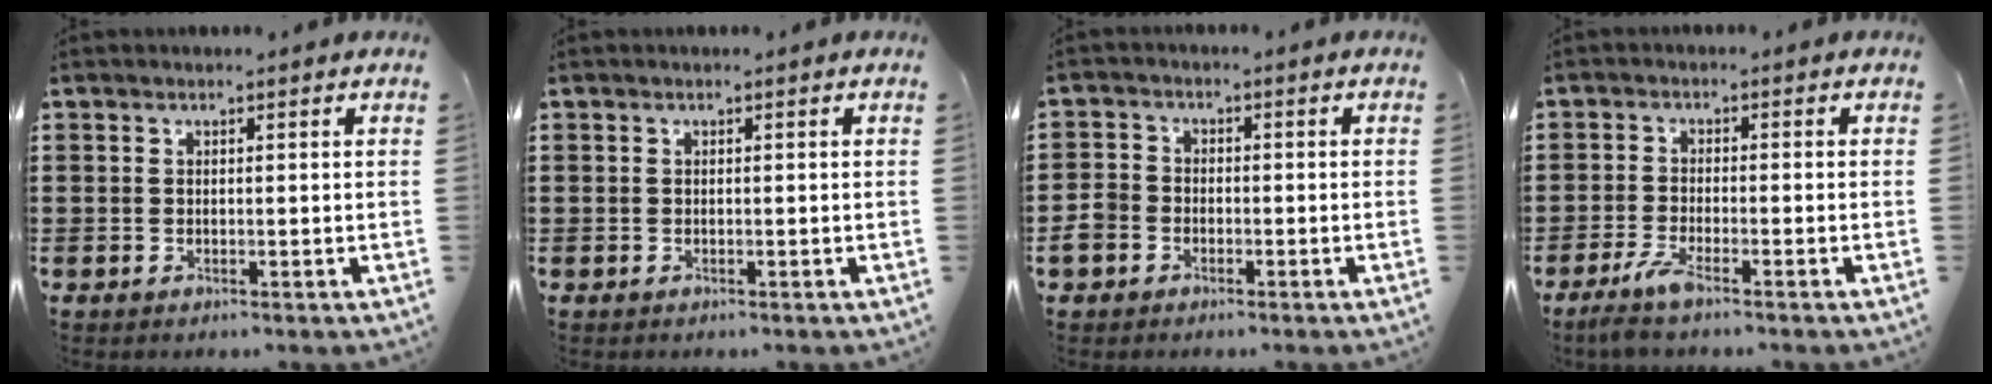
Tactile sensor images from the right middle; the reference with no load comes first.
{"total": 0.0}
{"total": 3.2, "force": [-1.8, 2.5, 0.9], "torque": [-0.045, -0.005, -0.044]}
{"total": 3.5, "force": [-2.3, 0.2, 2.6], "torque": [-0.064, -0.010, -0.048]}